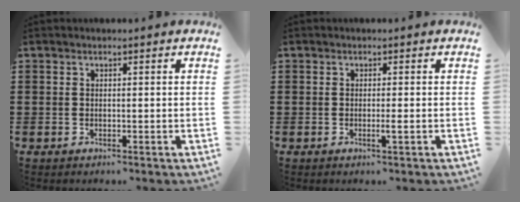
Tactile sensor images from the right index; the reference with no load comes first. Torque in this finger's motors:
{"motor_torque": [0.56, 0.10, 0.05, 0.04]}